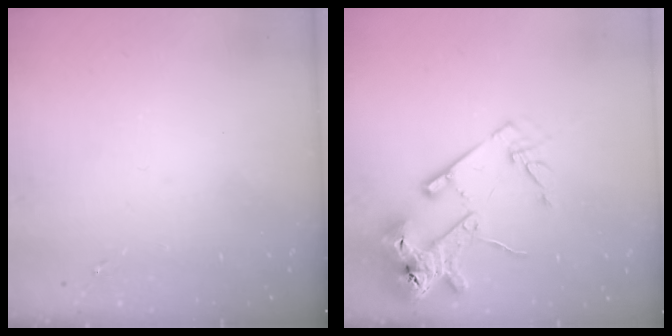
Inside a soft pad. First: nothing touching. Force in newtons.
{"total": 16.8, "press": 16.7, "slide": 1.9}